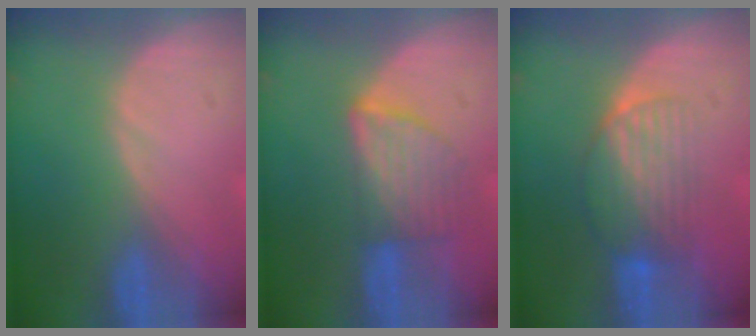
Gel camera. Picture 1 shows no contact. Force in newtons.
{"total": 5.9, "press": 5.7, "slide": 1.5}
{"total": 6.7, "press": 5.9, "slide": 3.1}